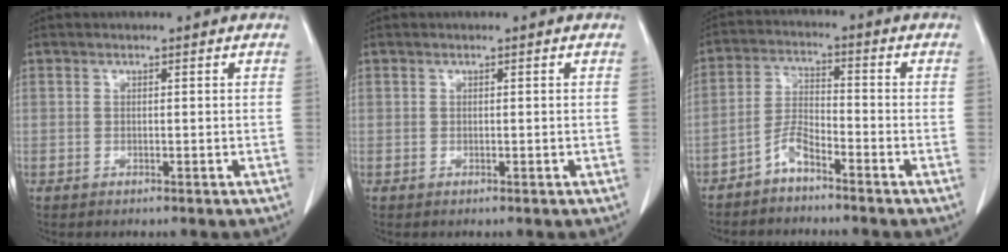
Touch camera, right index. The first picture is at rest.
{"total": 0.0}
{"total": 4.3, "force": [-3.5, 0.9, 2.3], "torque": [-0.052, 0.003, -0.070]}